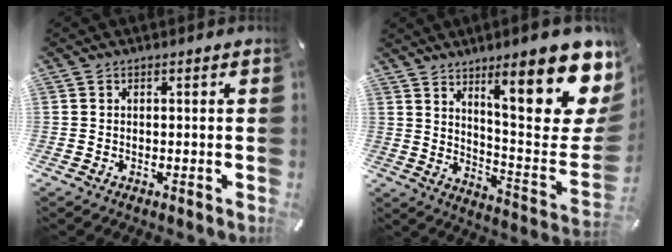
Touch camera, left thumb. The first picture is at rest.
{"total": 23.9, "force": [13.9, 6.8, 18.2], "torque": [-0.243, -0.105, 0.222]}